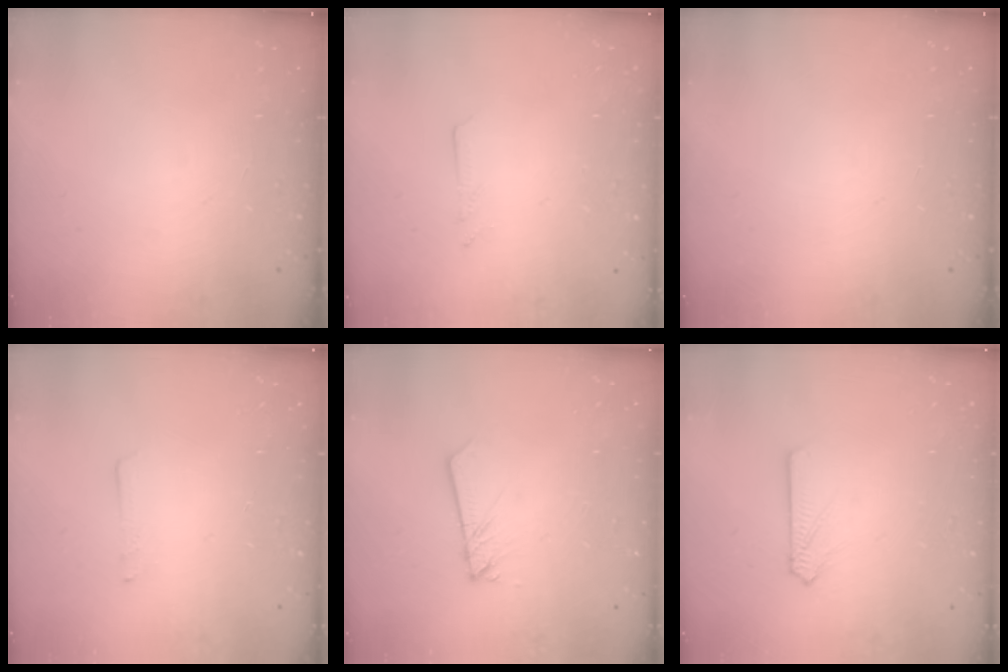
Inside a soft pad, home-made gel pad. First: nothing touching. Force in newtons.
{"total": 2.2, "press": 2.2, "slide": 0.2}
{"total": 0.0}
{"total": 1.3, "press": 1.2, "slide": 0.1}
{"total": 2.4, "press": 2.4, "slide": 0.1}
{"total": 3.4, "press": 3.4, "slide": 0.3}